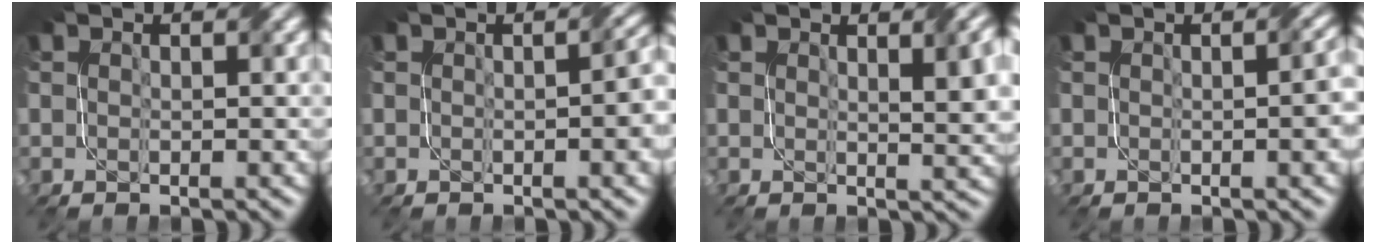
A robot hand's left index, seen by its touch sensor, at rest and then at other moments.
{"total": 3.5, "force": [-0.1, 1.0, 3.3], "torque": [-0.034, 0.010, -0.001]}
{"total": 4.8, "force": [1.9, 1.5, 4.1], "torque": [-0.039, 0.005, 0.027]}
{"total": 3.5, "force": [-0.1, 1.1, 3.3], "torque": [-0.025, 0.011, 0.000]}